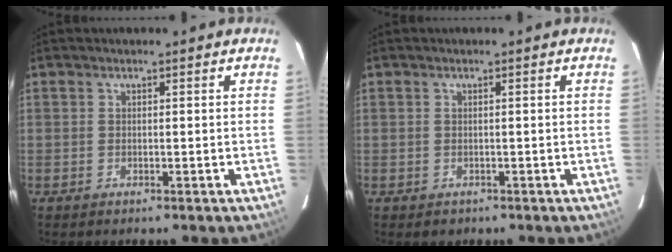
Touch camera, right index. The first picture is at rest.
{"total": 1.4, "force": [-0.7, 1.2, 0.3], "torque": [-0.004, 0.002, -0.004]}